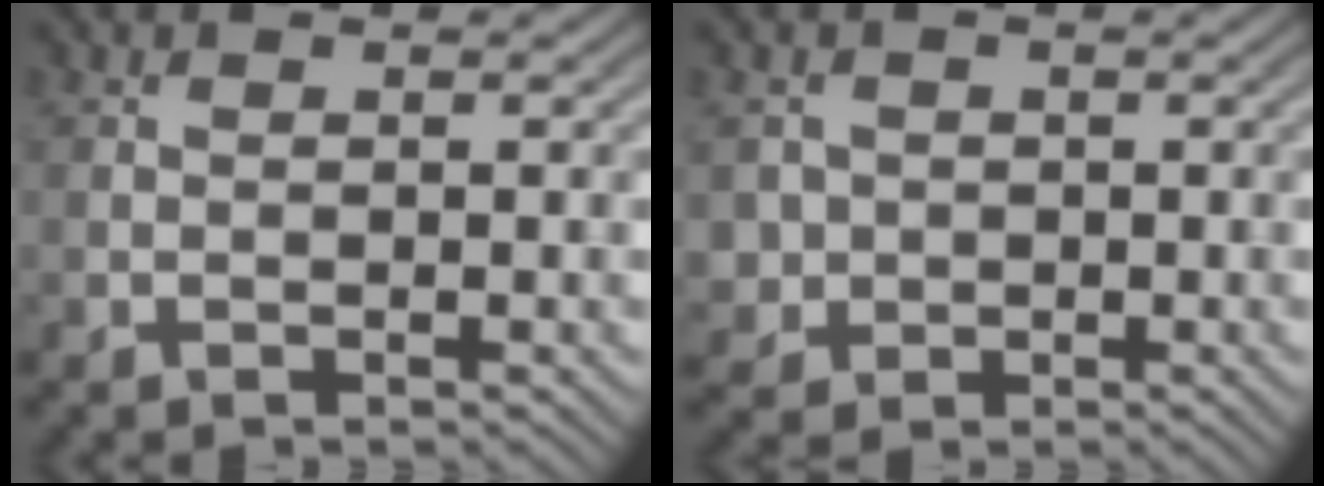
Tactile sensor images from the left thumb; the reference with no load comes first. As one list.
[{"total": 2.6, "force": [-0.1, 2.6, 0.3], "torque": [-0.006, -0.008, -0.003]}]